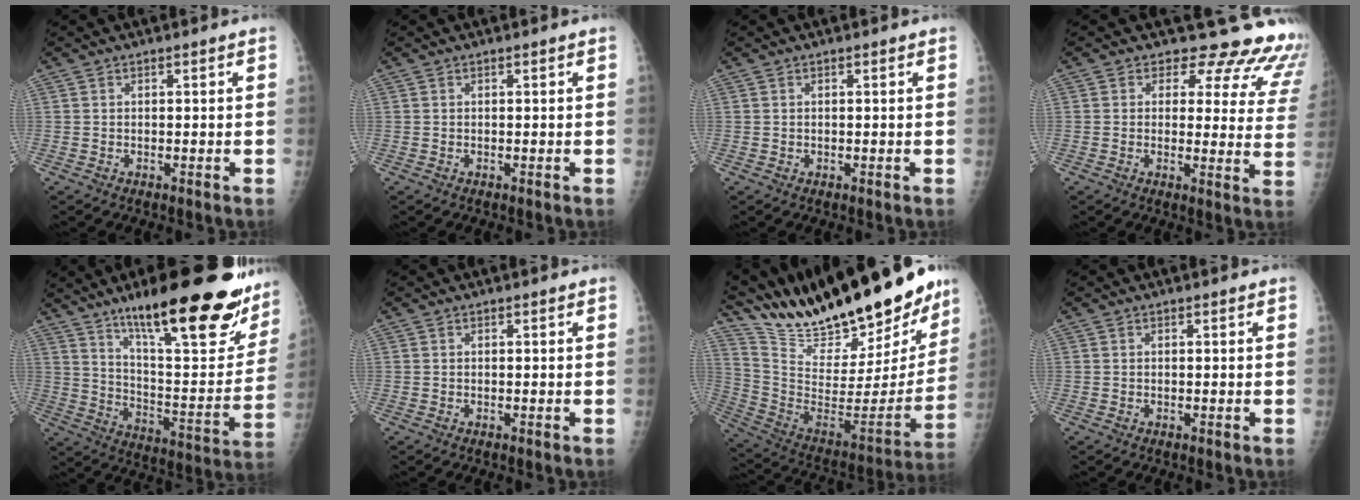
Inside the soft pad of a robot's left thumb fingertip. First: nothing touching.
{"total": 0.0}
{"total": 0.0}
{"total": 16.4, "force": [15.0, 5.9, 3.2], "torque": [0.016, -0.119, 0.135]}
{"total": 30.2, "force": [19.1, 7.9, 22.0], "torque": [-0.284, -0.072, 0.292]}
{"total": 0.0}
{"total": 35.0, "force": [28.4, 9.7, 18.0], "torque": [-0.279, -0.113, 0.436]}
{"total": 0.0}